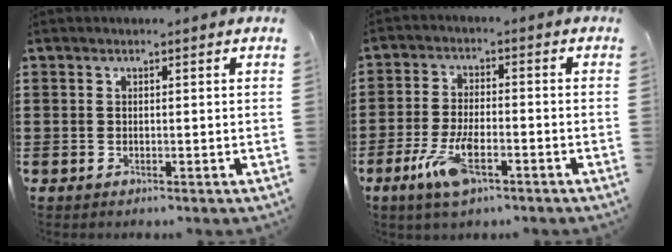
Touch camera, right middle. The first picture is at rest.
{"total": 8.3, "force": [-3.9, 2.9, 6.7], "torque": [-0.145, -0.010, -0.069]}